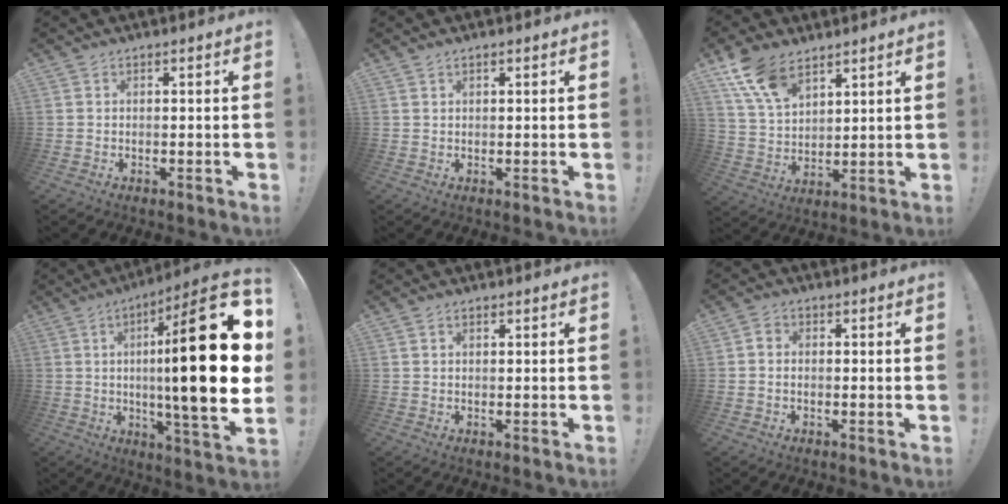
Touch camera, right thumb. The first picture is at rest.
{"total": 0.9, "force": [0.7, 0.4, 0.4], "torque": [-0.004, -0.001, 0.012]}
{"total": 12.2, "force": [8.5, 6.3, 6.0], "torque": [-0.122, -0.039, 0.167]}
{"total": 27.5, "force": [2.3, 3.8, 27.2], "torque": [-0.438, -0.020, 0.019]}
{"total": 0.8, "force": [0.5, 0.5, 0.4], "torque": [-0.012, 0.004, 0.009]}
{"total": 2.2, "force": [-0.8, 1.6, 1.2], "torque": [-0.014, 0.008, -0.016]}